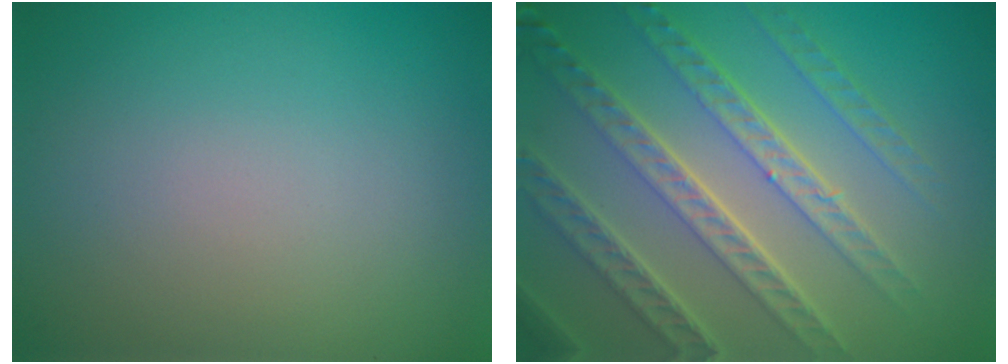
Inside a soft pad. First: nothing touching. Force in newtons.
{"total": 8.1, "press": 5.6, "slide": 5.9}